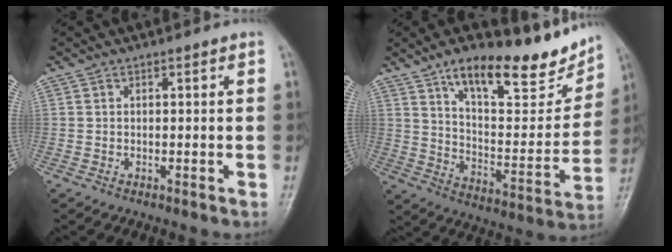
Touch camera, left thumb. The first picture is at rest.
{"total": 21.1, "force": [14.7, 7.6, 13.2], "torque": [-0.138, -0.068, 0.234]}